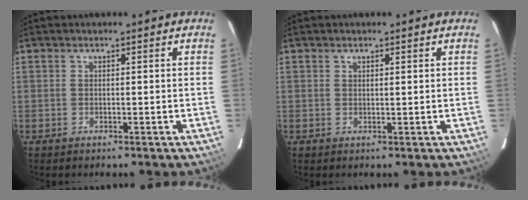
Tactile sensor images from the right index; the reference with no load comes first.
{"total": 0.8, "force": [0.5, 0.1, 0.5], "torque": [-0.010, 0.002, 0.009]}